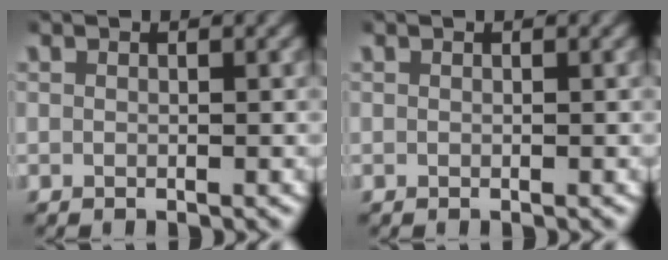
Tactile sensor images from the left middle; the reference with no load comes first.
{"total": 0.0}